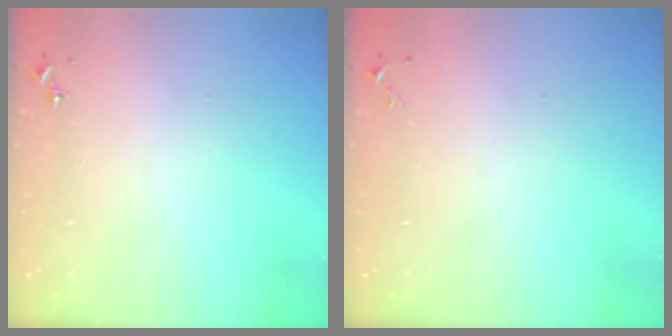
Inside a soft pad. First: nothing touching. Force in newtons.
{"total": 3.3, "press": 3.3, "slide": 0.5}